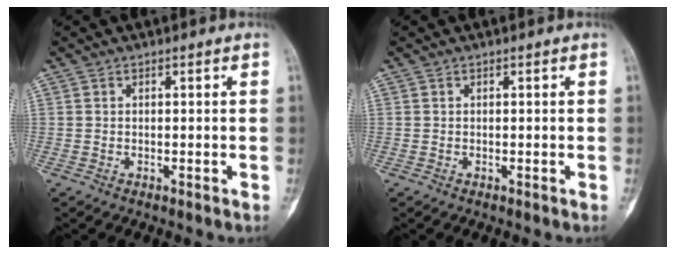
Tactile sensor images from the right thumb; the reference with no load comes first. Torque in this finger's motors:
{"motor_torque": [0.03, 0.03, 0.06, -0.06, 0.00]}